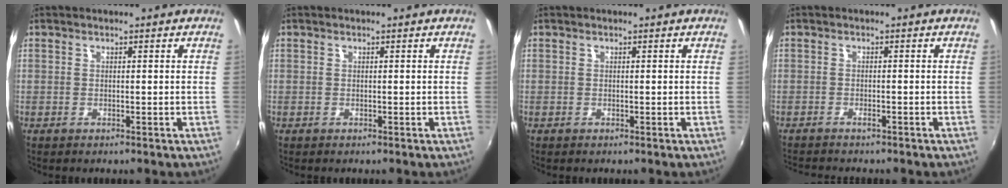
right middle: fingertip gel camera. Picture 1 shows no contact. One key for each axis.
{"total": 0.0}
{"total": 0.0}
{"total": 3.1, "fx": -2.7, "fy": 0.5, "fz": 1.2, "tx": -0.034, "ty": -0.009, "tz": -0.047}